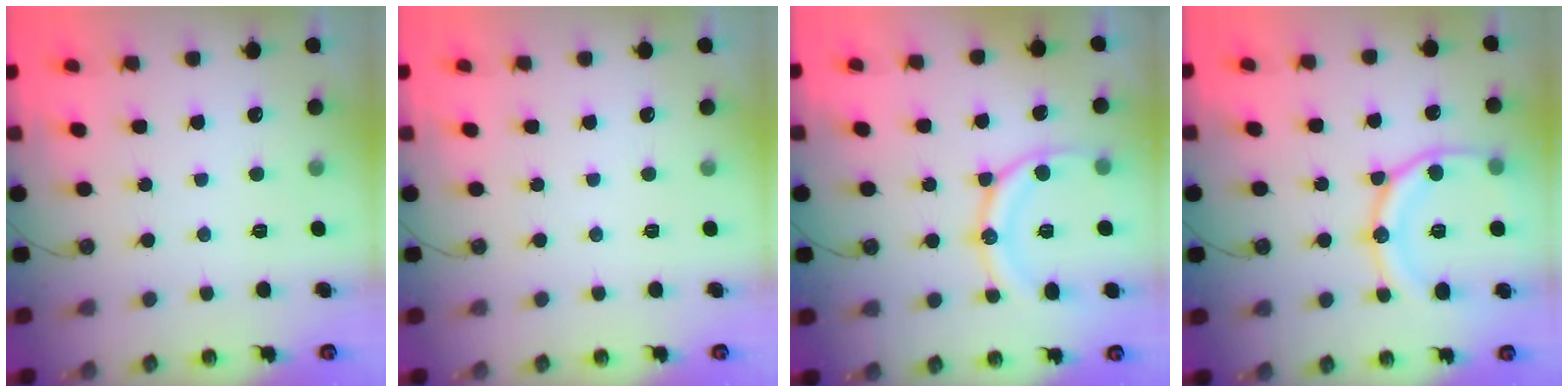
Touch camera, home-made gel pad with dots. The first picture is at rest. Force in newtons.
{"total": 0.0}
{"total": 13.4, "press": 13.4, "slide": 0.8}
{"total": 17.7, "press": 17.6, "slide": 1.8}